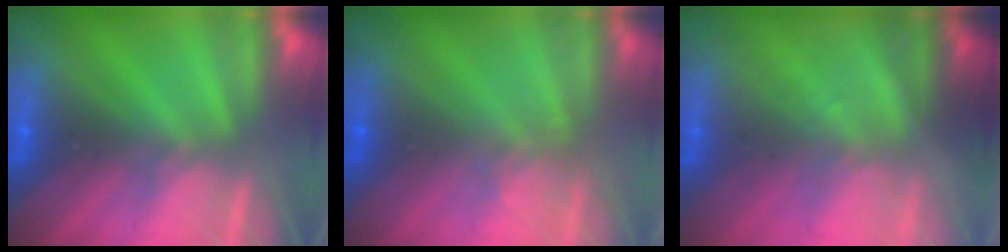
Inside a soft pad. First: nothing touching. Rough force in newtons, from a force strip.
{"total": 1.1}
{"total": 1.2}